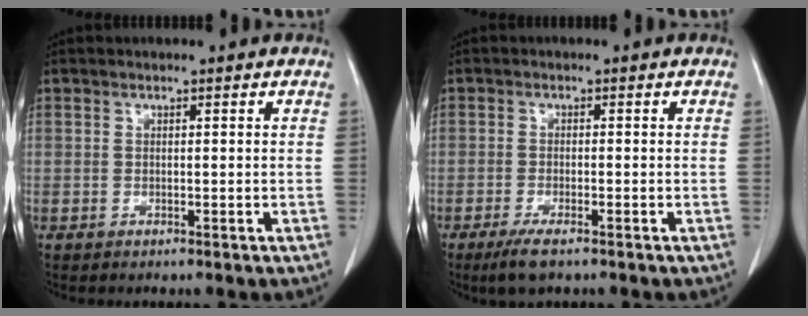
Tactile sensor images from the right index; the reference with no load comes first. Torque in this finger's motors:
{"motor_torque": [0.38, -0.35, 0.13, 0.04]}